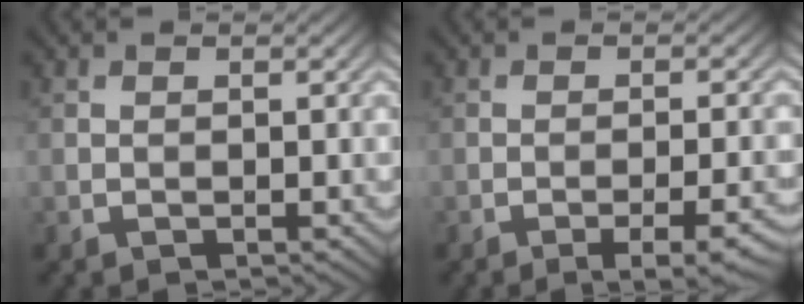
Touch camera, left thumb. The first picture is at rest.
{"total": 5.2, "force": [-3.0, 1.0, 4.1], "torque": [-0.057, 0.008, -0.041]}